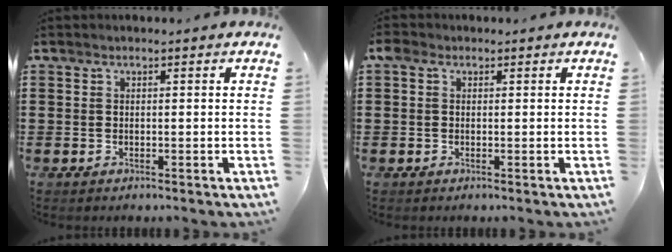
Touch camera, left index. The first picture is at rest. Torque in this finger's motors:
{"motor_torque": [2.14, 0.00, 0.02, 0.01]}